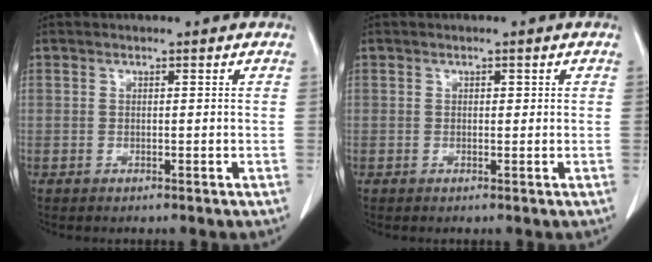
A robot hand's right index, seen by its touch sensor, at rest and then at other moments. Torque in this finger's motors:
{"motor_torque": [-0.40, 0.12, -0.03, 0.00]}